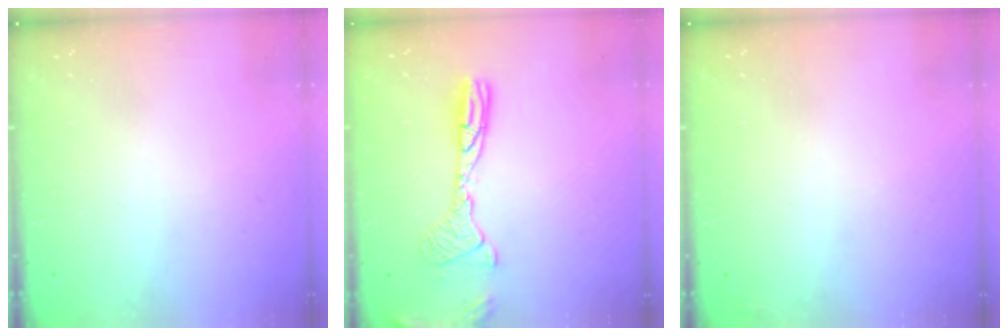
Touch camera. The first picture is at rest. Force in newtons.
{"total": 11.9, "press": 11.6, "slide": 2.5}
{"total": 2.3, "press": 2.2, "slide": 0.8}